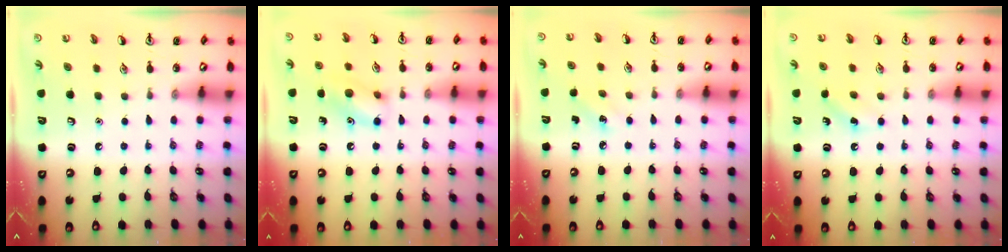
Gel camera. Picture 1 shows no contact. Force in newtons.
{"total": 9.8, "press": 9.8, "slide": 0.6}
{"total": 2.5, "press": 2.3, "slide": 0.9}
{"total": 2.8, "press": 2.6, "slide": 1.0}